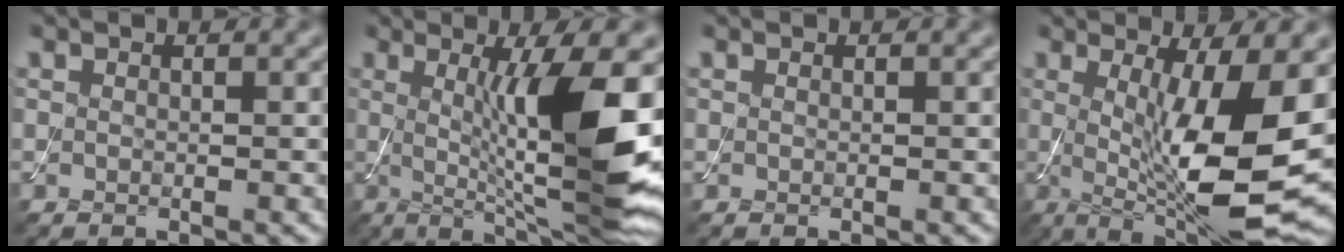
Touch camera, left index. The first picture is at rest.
{"total": 10.6, "force": [0.7, 2.0, 10.4], "torque": [-0.157, -0.013, 0.022]}
{"total": 0.0}
{"total": 11.5, "force": [-0.1, 2.9, 11.1], "torque": [-0.181, -0.021, 0.005]}